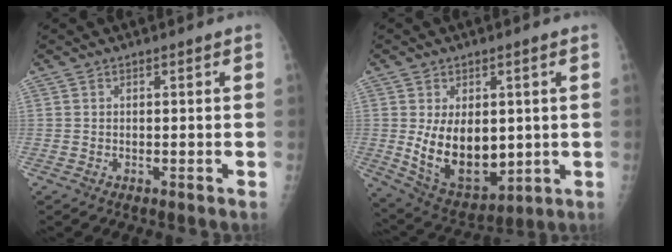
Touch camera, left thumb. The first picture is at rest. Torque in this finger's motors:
{"motor_torque": [0.19, 3.12, 1.33, 0.05, 0.19]}